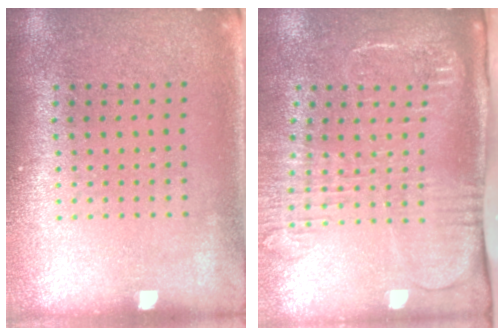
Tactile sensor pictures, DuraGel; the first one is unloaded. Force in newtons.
{"total": 2.7, "press": 2.0, "slide": 1.7}